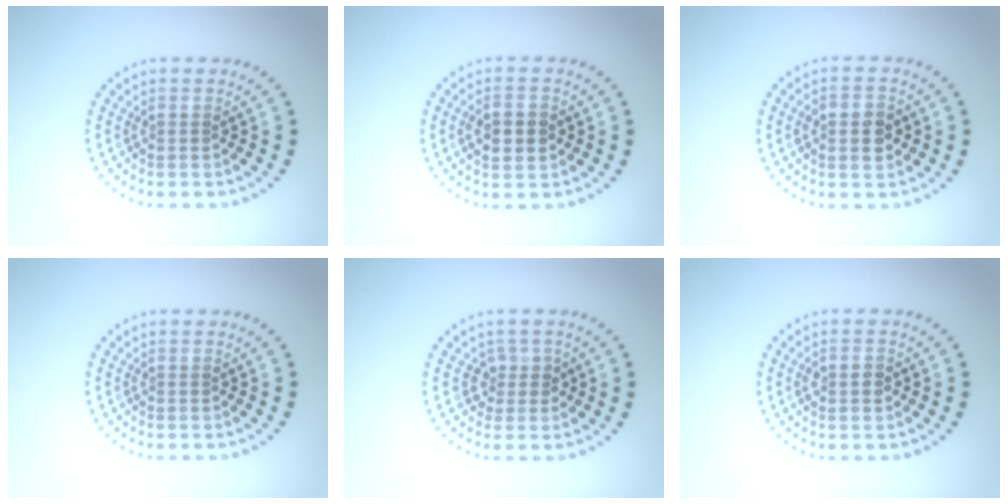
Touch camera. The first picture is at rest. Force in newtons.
{"total": 3.7, "press": 3.7, "slide": 0.0}
{"total": 3.8, "press": 3.8, "slide": 0.2}
{"total": 0.0}
{"total": 1.5, "press": 1.3, "slide": 0.9}
{"total": 1.2, "press": 1.2, "slide": 0.2}